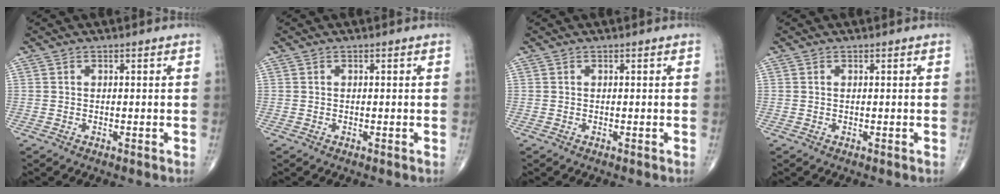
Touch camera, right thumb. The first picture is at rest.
{"total": 0.0}
{"total": 0.0}
{"total": 0.0}